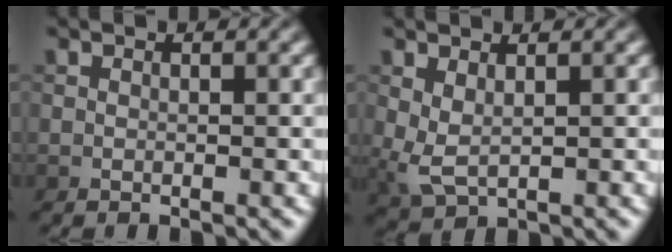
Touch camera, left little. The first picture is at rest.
{"total": 2.2, "force": [0.8, 1.1, 1.7], "torque": [-0.046, -0.008, 0.021]}